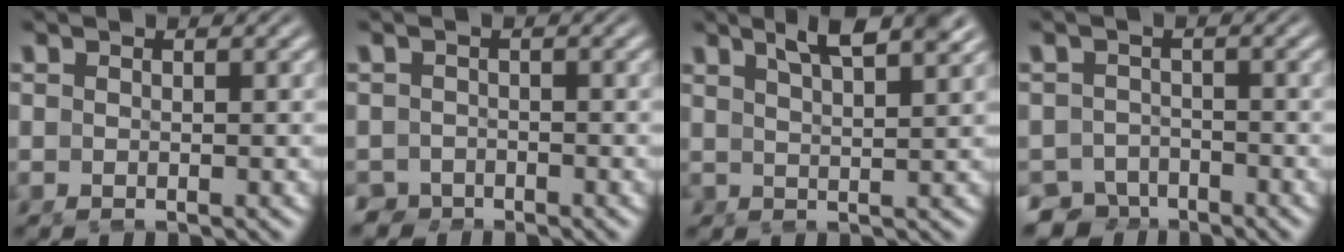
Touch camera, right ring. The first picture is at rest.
{"total": 3.5, "force": [-2.5, 2.4, 0.4], "torque": [-0.008, -0.020, -0.045]}
{"total": 4.9, "force": [3.5, 1.1, 3.2], "torque": [-0.038, 0.017, 0.055]}
{"total": 6.2, "force": [-4.4, 4.2, 1.3], "torque": [-0.008, -0.024, -0.075]}